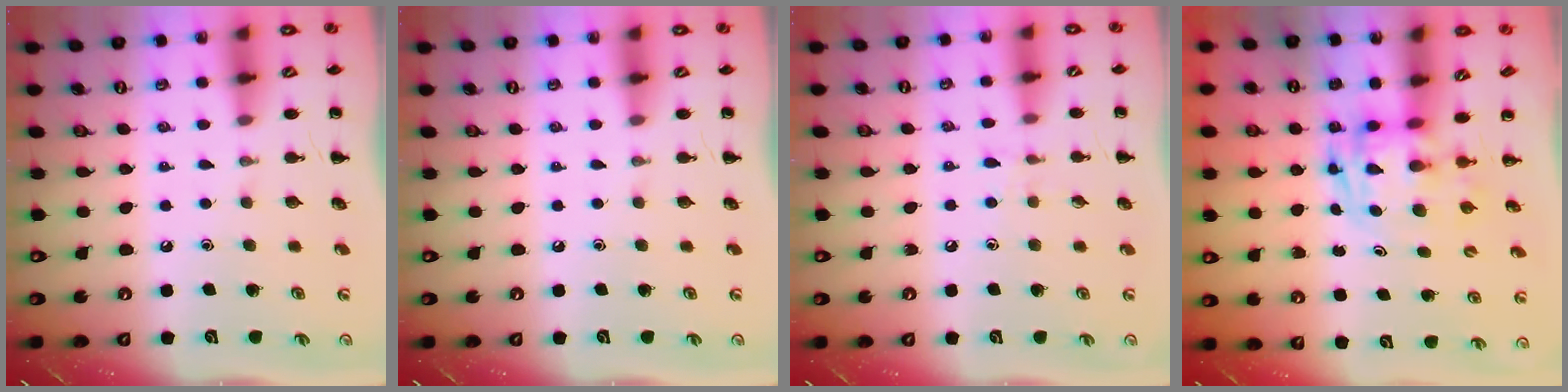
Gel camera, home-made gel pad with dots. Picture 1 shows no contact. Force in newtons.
{"total": 0.0}
{"total": 5.4, "press": 5.0, "slide": 2.2}
{"total": 2.8, "press": 2.8, "slide": 0.5}